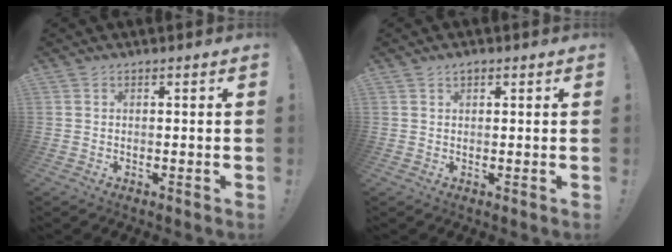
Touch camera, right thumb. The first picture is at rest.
{"total": 1.1, "force": [0.7, 0.5, 0.6], "torque": [-0.005, -0.002, 0.012]}